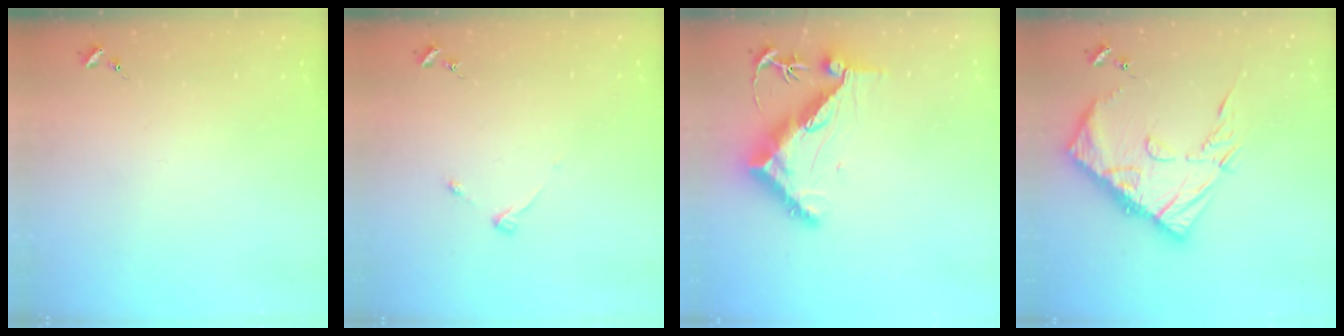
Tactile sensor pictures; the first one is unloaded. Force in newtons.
{"total": 3.7, "press": 3.6, "slide": 0.6}
{"total": 11.0, "press": 10.9, "slide": 1.0}
{"total": 16.8, "press": 16.7, "slide": 1.7}